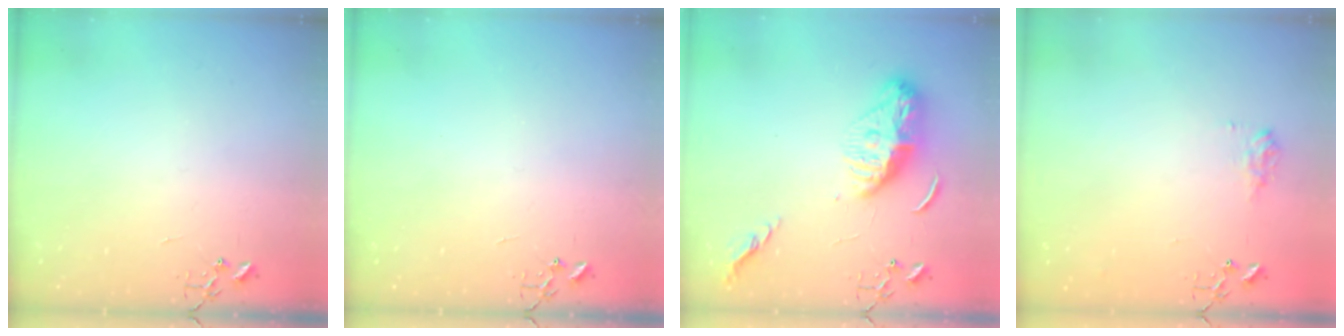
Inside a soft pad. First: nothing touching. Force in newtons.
{"total": 0.0}
{"total": 12.4, "press": 12.3, "slide": 0.8}
{"total": 8.0, "press": 8.0, "slide": 0.4}